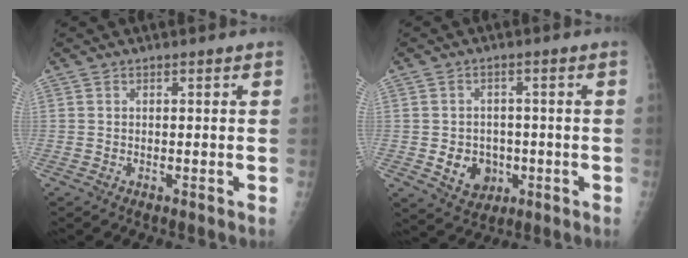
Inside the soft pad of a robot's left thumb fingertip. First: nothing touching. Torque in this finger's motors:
{"motor_torque": [-0.26, 1.07, 0.25, 0.20, 0.03]}